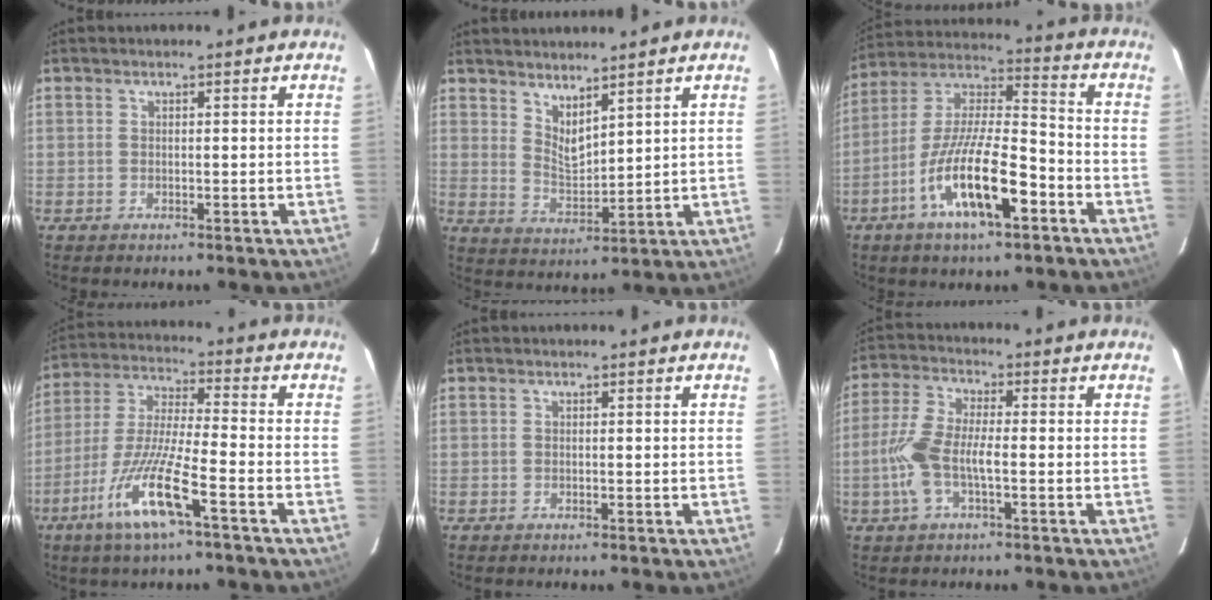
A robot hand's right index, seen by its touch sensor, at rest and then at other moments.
{"total": 5.6, "force": [4.4, 1.7, 3.0], "torque": [-0.049, -0.011, 0.083]}
{"total": 16.4, "force": [-7.6, 4.4, 13.9], "torque": [-0.271, -0.009, -0.139]}
{"total": 13.4, "force": [-7.0, 1.2, 11.3], "torque": [-0.241, -0.013, -0.140]}
{"total": 0.0}
{"total": 8.6, "force": [-2.2, 2.6, 7.9], "torque": [-0.176, 0.005, -0.044]}